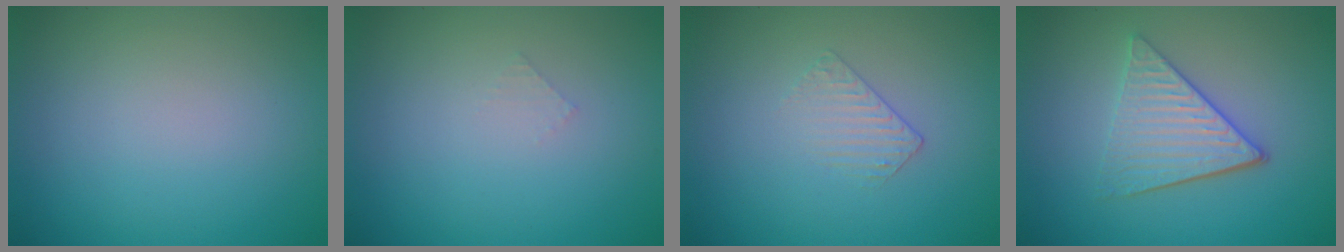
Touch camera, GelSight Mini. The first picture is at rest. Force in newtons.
{"total": 0.5, "press": 0.5, "slide": 0.1}
{"total": 1.0, "press": 0.3, "slide": 1.0}
{"total": 4.1, "press": 3.3, "slide": 2.3}